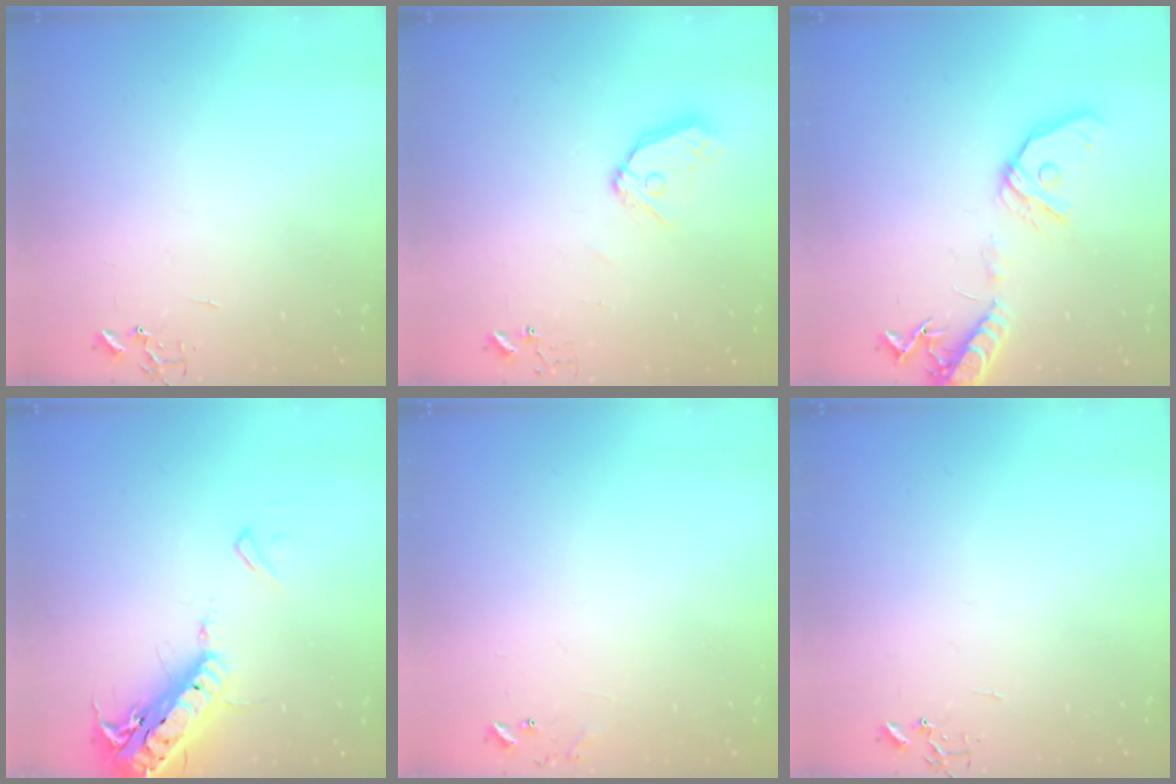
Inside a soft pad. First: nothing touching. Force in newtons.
{"total": 9.9, "press": 9.8, "slide": 1.3}
{"total": 15.4, "press": 15.2, "slide": 2.8}
{"total": 19.4, "press": 19.0, "slide": 4.2}
{"total": 7.0, "press": 7.0, "slide": 0.5}
{"total": 0.0}